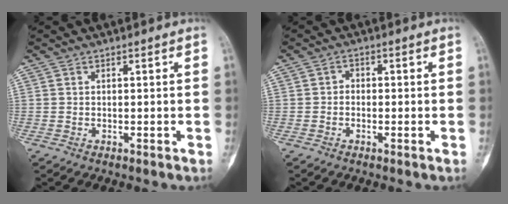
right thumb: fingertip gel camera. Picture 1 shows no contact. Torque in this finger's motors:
{"motor_torque": [-0.39, -0.39, 0.16, -0.19, 0.00]}